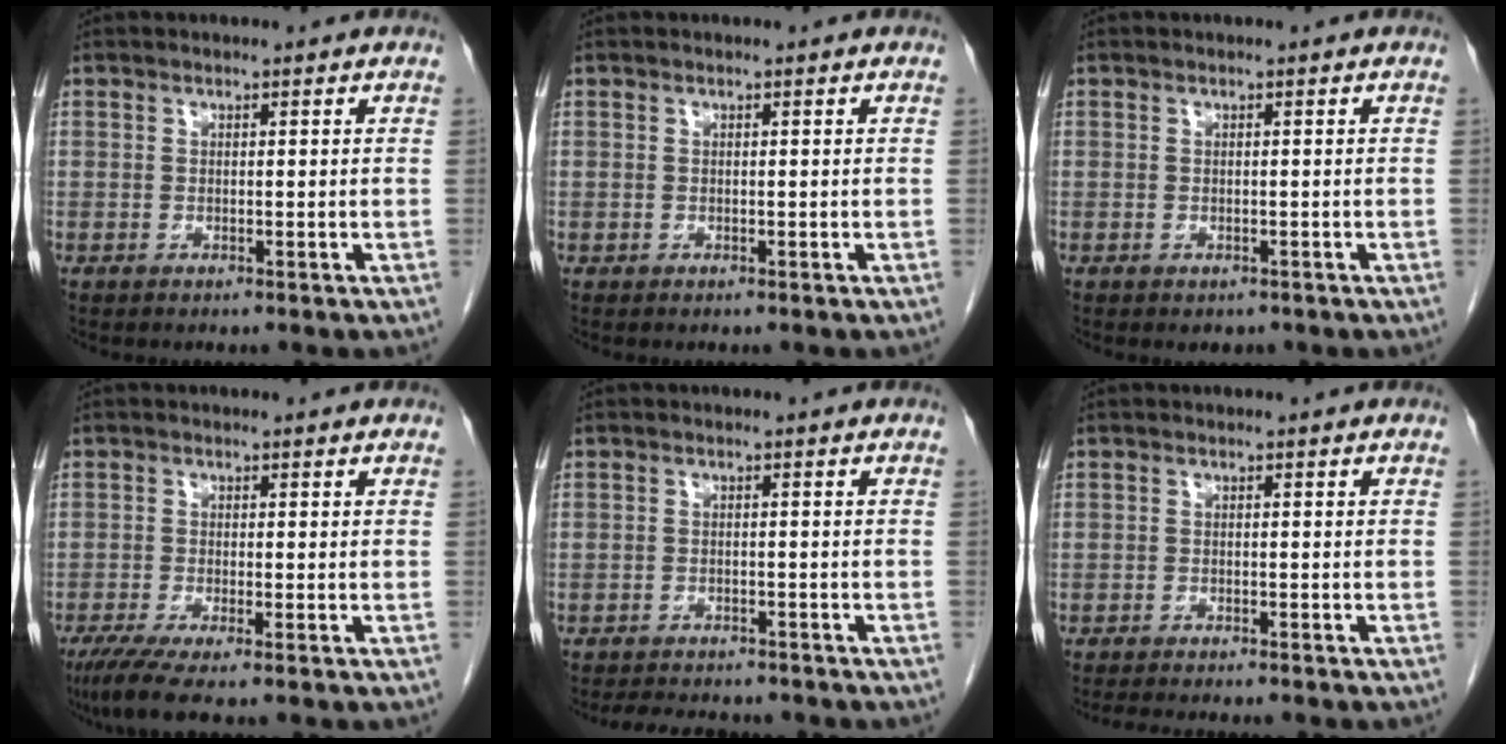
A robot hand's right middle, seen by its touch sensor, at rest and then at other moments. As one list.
[{"total": 0.0}, {"total": 1.0, "force": [-0.6, 0.7, 0.4], "torque": [-0.006, 0.000, -0.003]}, {"total": 4.9, "force": [-3.4, 0.1, 3.5], "torque": [-0.062, -0.015, -0.062]}, {"total": 7.3, "force": [-6.6, 2.1, 2.4], "torque": [-0.034, -0.003, -0.088]}, {"total": 6.3, "force": [-5.6, 0.7, 2.9], "torque": [-0.035, -0.010, -0.079]}]